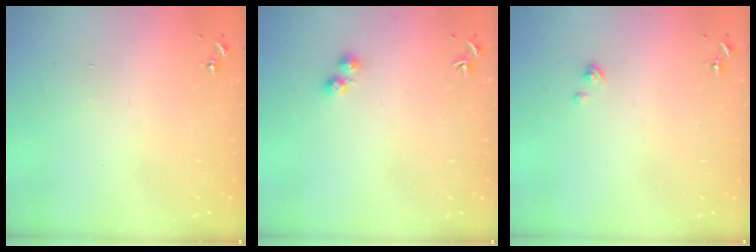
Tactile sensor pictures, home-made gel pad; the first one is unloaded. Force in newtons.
{"total": 2.8, "press": 2.8, "slide": 0.5}
{"total": 0.8, "press": 0.8, "slide": 0.2}